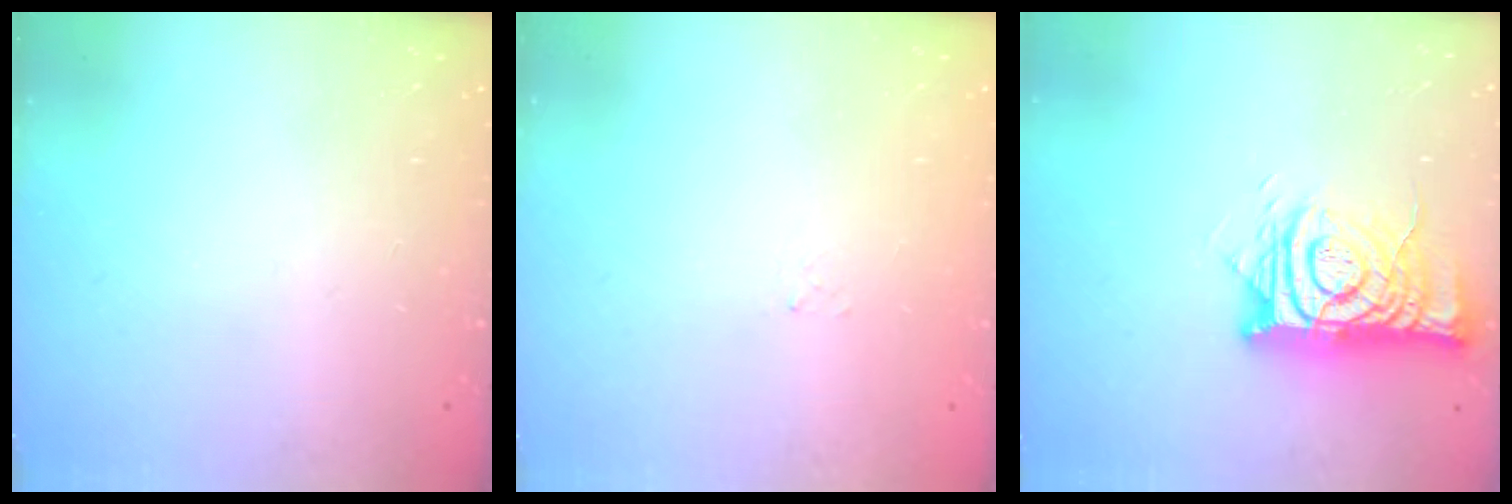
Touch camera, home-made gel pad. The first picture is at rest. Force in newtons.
{"total": 1.5, "press": 1.5, "slide": 0.2}
{"total": 13.3, "press": 13.3, "slide": 1.1}